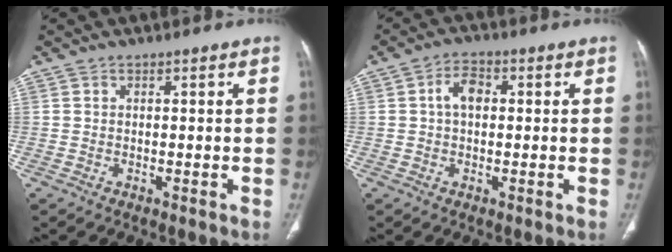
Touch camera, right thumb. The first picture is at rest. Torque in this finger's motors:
{"motor_torque": [-0.23, 0.17, 0.62, 0.16, 0.07]}